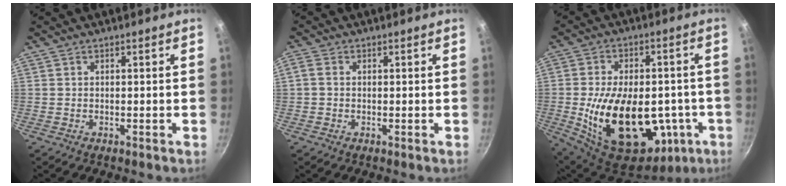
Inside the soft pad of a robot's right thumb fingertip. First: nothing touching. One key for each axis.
{"total": 1.9, "fx": 0.0, "fy": 1.6, "fz": 1.1, "tx": -0.023, "ty": 0.006, "tz": -0.004}
{"total": 26.8, "fx": -5.5, "fy": 16.1, "fz": 20.7, "tx": -0.330, "ty": 0.012, "tz": -0.061}